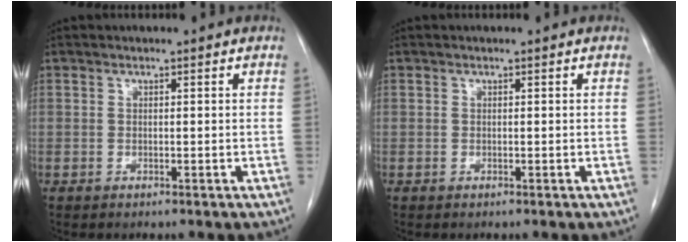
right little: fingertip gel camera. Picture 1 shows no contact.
{"total": 0.0}